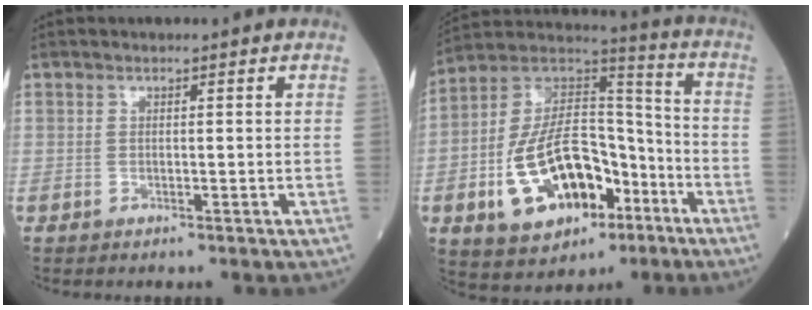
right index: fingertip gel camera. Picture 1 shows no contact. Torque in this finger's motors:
{"motor_torque": [1.84, -0.30, 0.90, 0.21]}